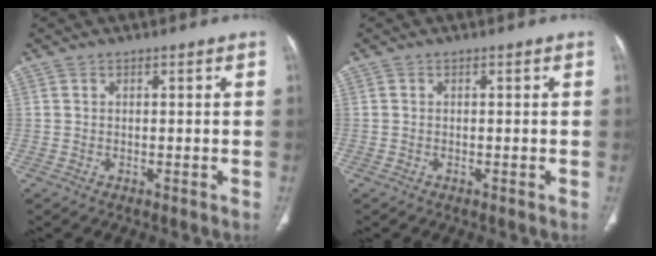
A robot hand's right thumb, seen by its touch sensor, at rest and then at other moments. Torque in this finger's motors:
{"motor_torque": [0.16, 0.16, -0.01, -0.01, 0.00]}